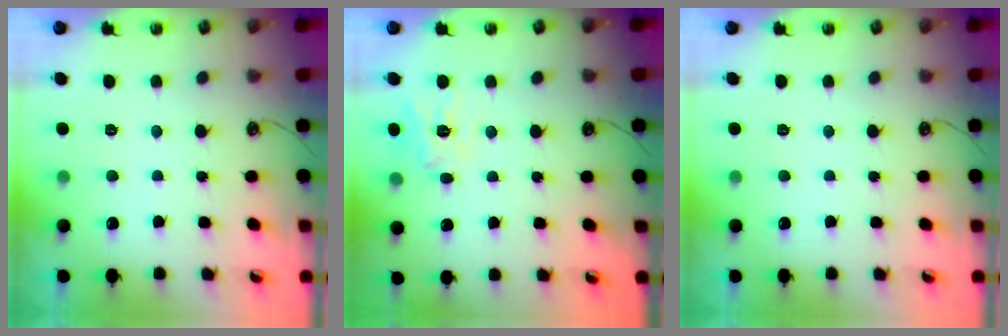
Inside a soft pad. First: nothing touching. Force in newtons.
{"total": 10.9, "press": 10.8, "slide": 0.6}
{"total": 0.0}